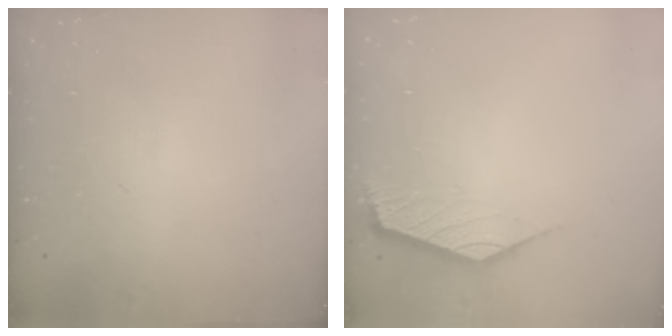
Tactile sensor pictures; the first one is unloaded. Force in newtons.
{"total": 2.2, "press": 2.2, "slide": 0.5}